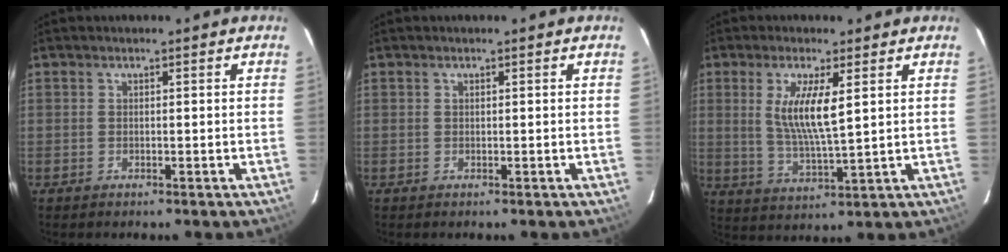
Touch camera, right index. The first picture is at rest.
{"total": 0.0}
{"total": 8.5, "force": [2.4, 1.2, 8.0], "torque": [-0.157, -0.012, 0.049]}